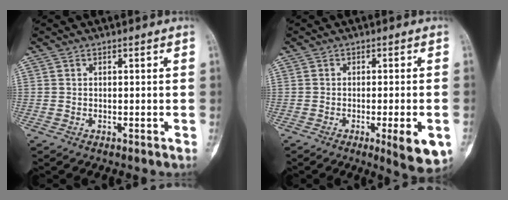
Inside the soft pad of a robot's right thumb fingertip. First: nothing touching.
{"total": 8.2, "force": [-3.0, 1.8, 7.4], "torque": [-0.089, -0.006, -0.036]}